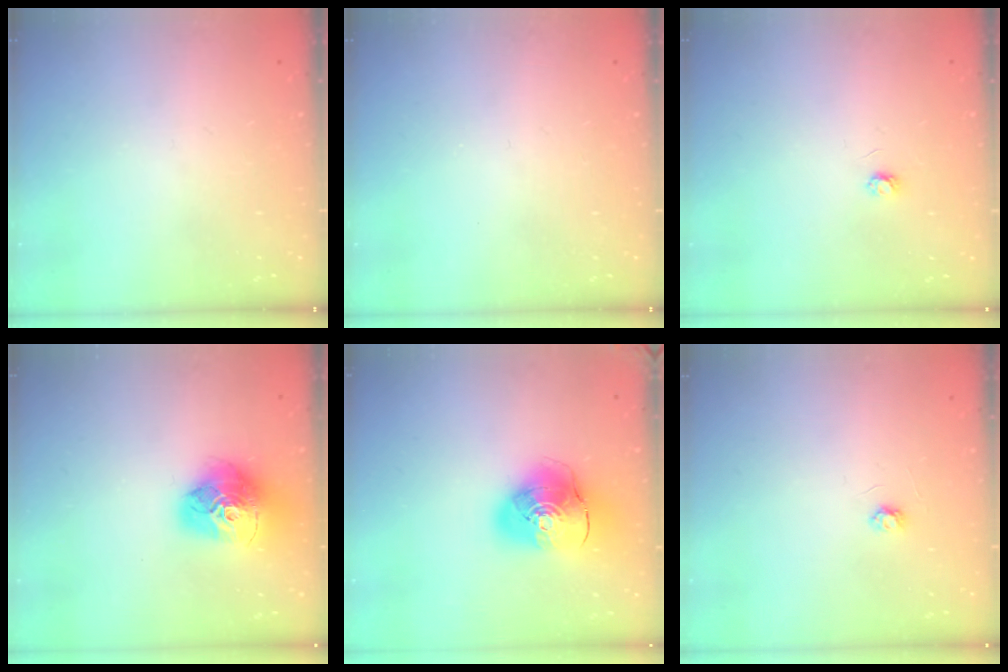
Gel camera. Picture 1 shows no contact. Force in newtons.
{"total": 0.0}
{"total": 2.9, "press": 2.9, "slide": 0.3}
{"total": 18.4, "press": 18.3, "slide": 2.0}
{"total": 14.4, "press": 14.2, "slide": 2.1}
{"total": 2.6, "press": 2.6, "slide": 0.3}